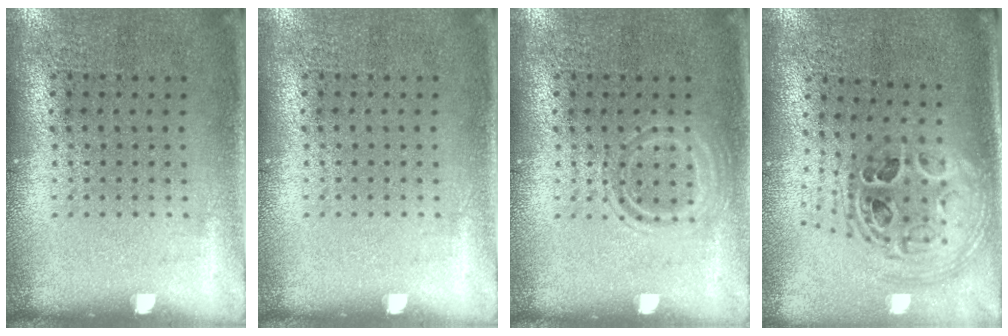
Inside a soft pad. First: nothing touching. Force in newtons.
{"total": 0.0}
{"total": 1.5, "press": 1.5, "slide": 0.3}
{"total": 1.5, "press": 1.4, "slide": 0.7}